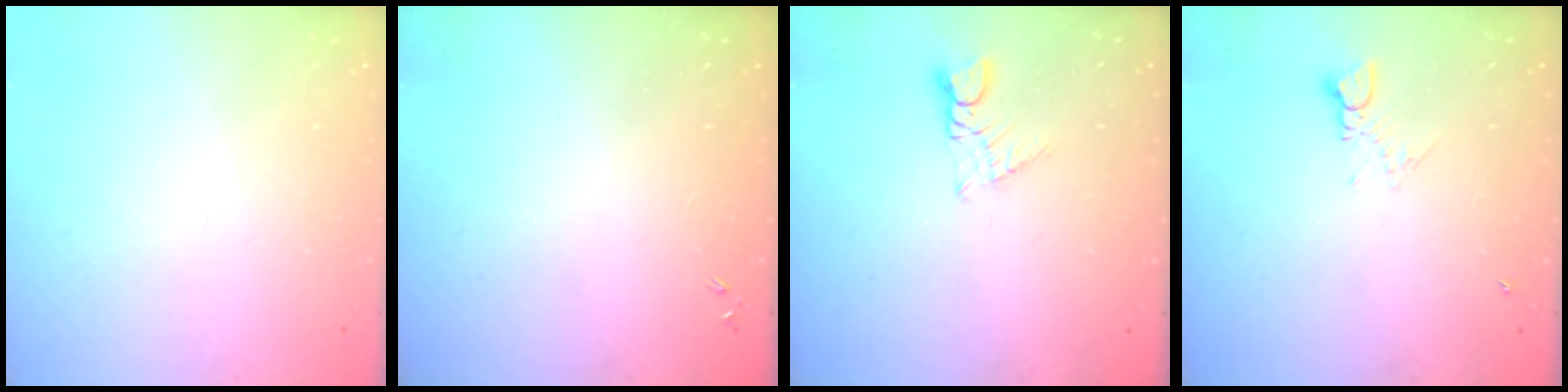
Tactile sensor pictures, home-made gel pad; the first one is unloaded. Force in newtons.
{"total": 0.0}
{"total": 1.1, "press": 1.1, "slide": 0.1}
{"total": 3.0, "press": 2.9, "slide": 0.4}